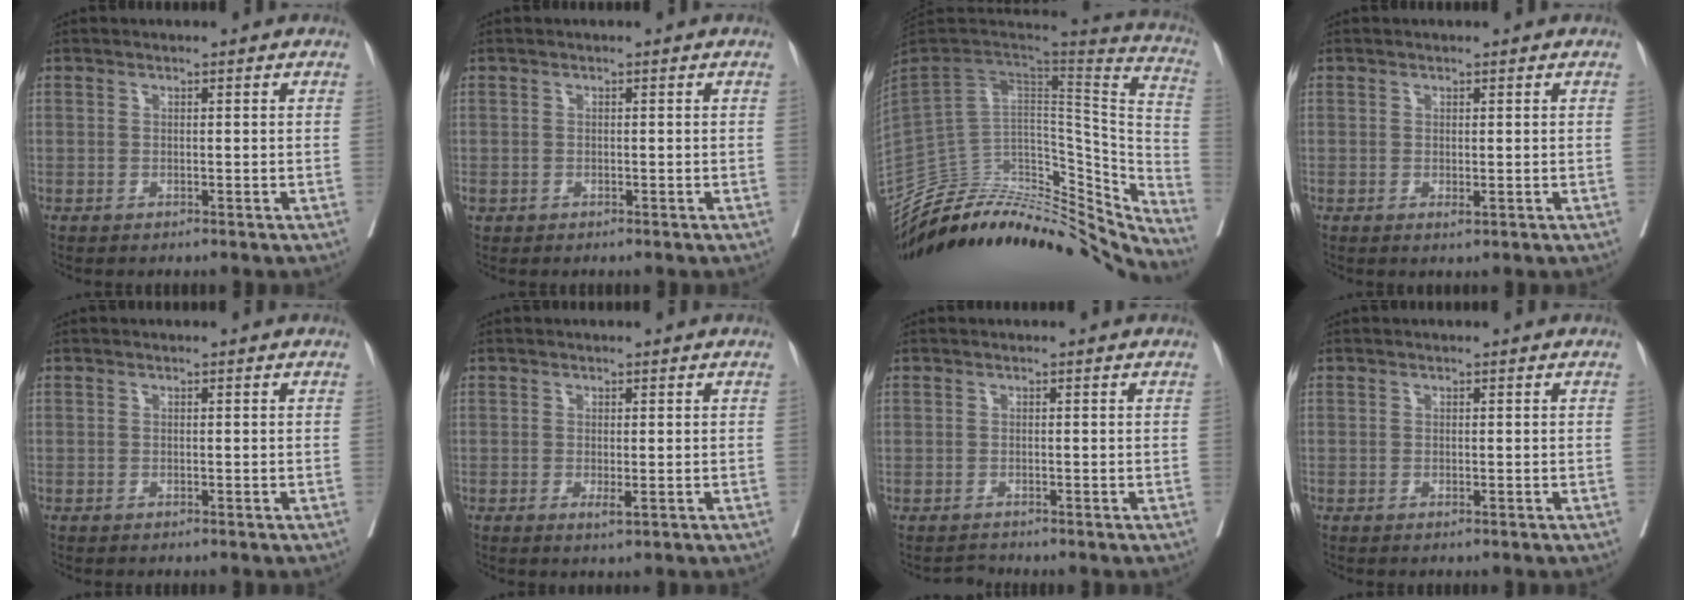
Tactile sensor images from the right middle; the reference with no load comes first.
{"total": 0.8, "force": [-0.4, 0.7, 0.3], "torque": [-0.012, 0.002, -0.005]}
{"total": 38.4, "force": [-33.7, 12.1, 13.9], "torque": [-0.208, -0.010, -0.463]}
{"total": 0.6, "force": [0.0, 0.2, 0.6], "torque": [-0.011, -0.004, 0.001]}
{"total": 0.0}
{"total": 1.2, "force": [-0.3, 0.2, 1.2], "torque": [-0.021, -0.006, -0.002]}
{"total": 0.9, "force": [-0.7, 0.5, -0.4], "torque": [0.001, -0.004, -0.014]}
{"total": 0.0}